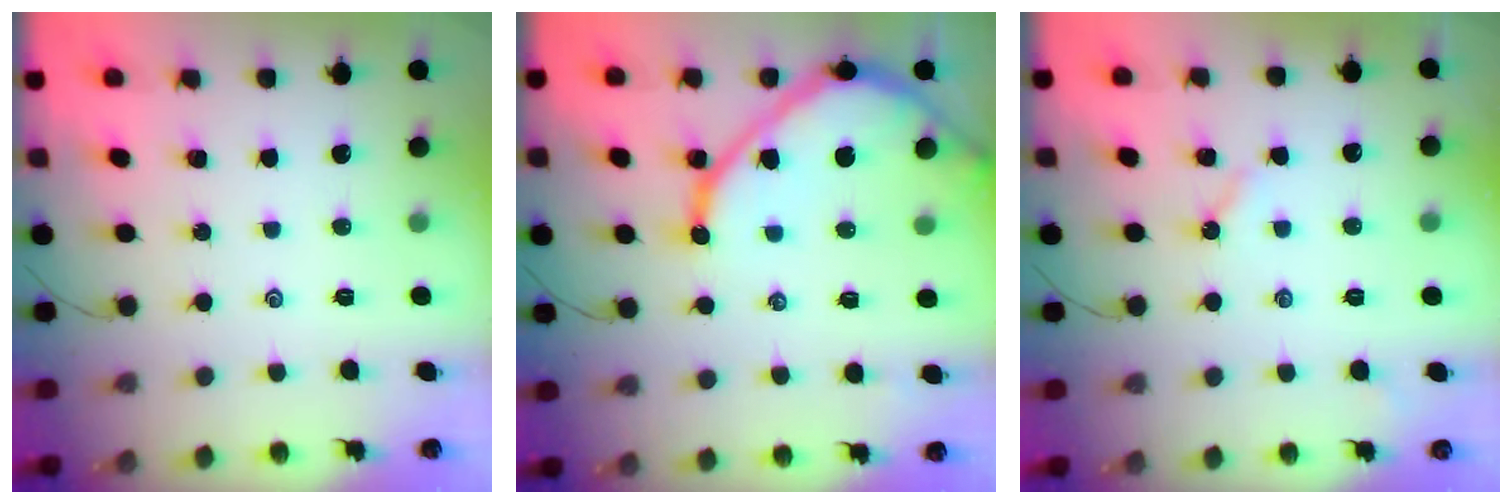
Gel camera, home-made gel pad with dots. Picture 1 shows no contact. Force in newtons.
{"total": 12.3, "press": 12.3, "slide": 1.1}
{"total": 2.6, "press": 2.5, "slide": 0.3}